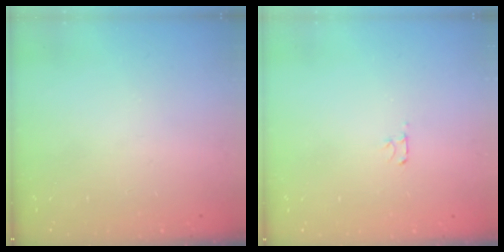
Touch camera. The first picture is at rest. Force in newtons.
{"total": 2.5, "press": 2.4, "slide": 0.3}